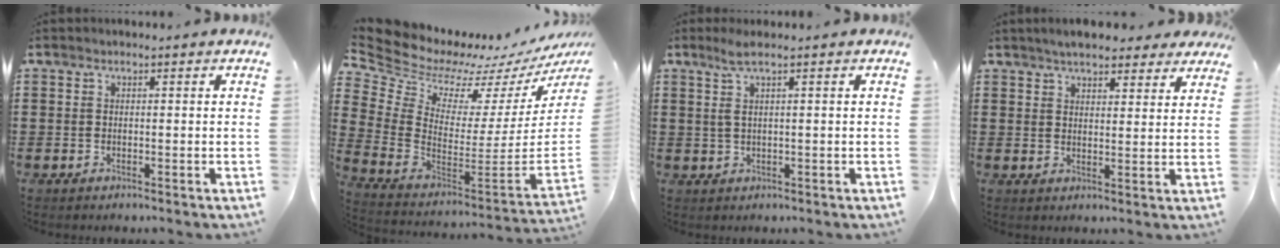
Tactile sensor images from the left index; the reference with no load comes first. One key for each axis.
{"total": 5.9, "fx": 5.1, "fy": 2.8, "fz": 0.9, "tx": -0.062, "ty": -0.059, "tz": 0.088}
{"total": 2.5, "fx": 1.0, "fy": -0.2, "fz": 2.3, "tx": -0.055, "ty": -0.006, "tz": 0.016}
{"total": 4.9, "fx": 4.5, "fy": 1.0, "fz": 1.8, "tx": -0.047, "ty": -0.005, "tz": 0.083}